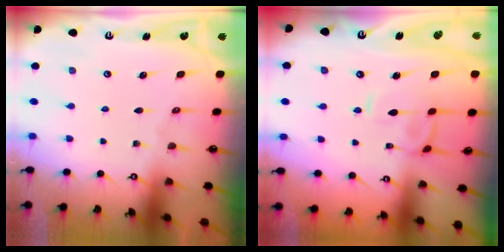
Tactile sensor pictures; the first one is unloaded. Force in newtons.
{"total": 0.7, "press": 0.2, "slide": 0.7}